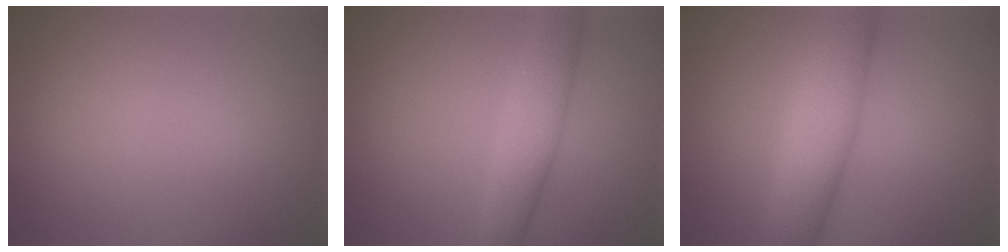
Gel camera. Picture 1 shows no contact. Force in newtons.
{"total": 4.3, "press": 4.3, "slide": 0.1}
{"total": 6.5, "press": 6.5, "slide": 0.1}